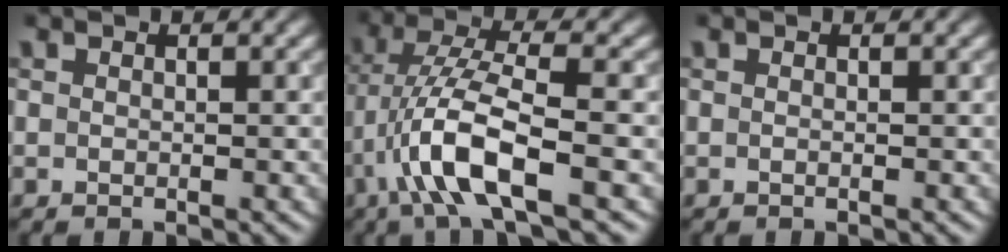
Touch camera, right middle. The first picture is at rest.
{"total": 7.2, "force": [-2.8, 1.9, 6.3], "torque": [-0.126, 0.009, -0.060]}
{"total": 0.0}